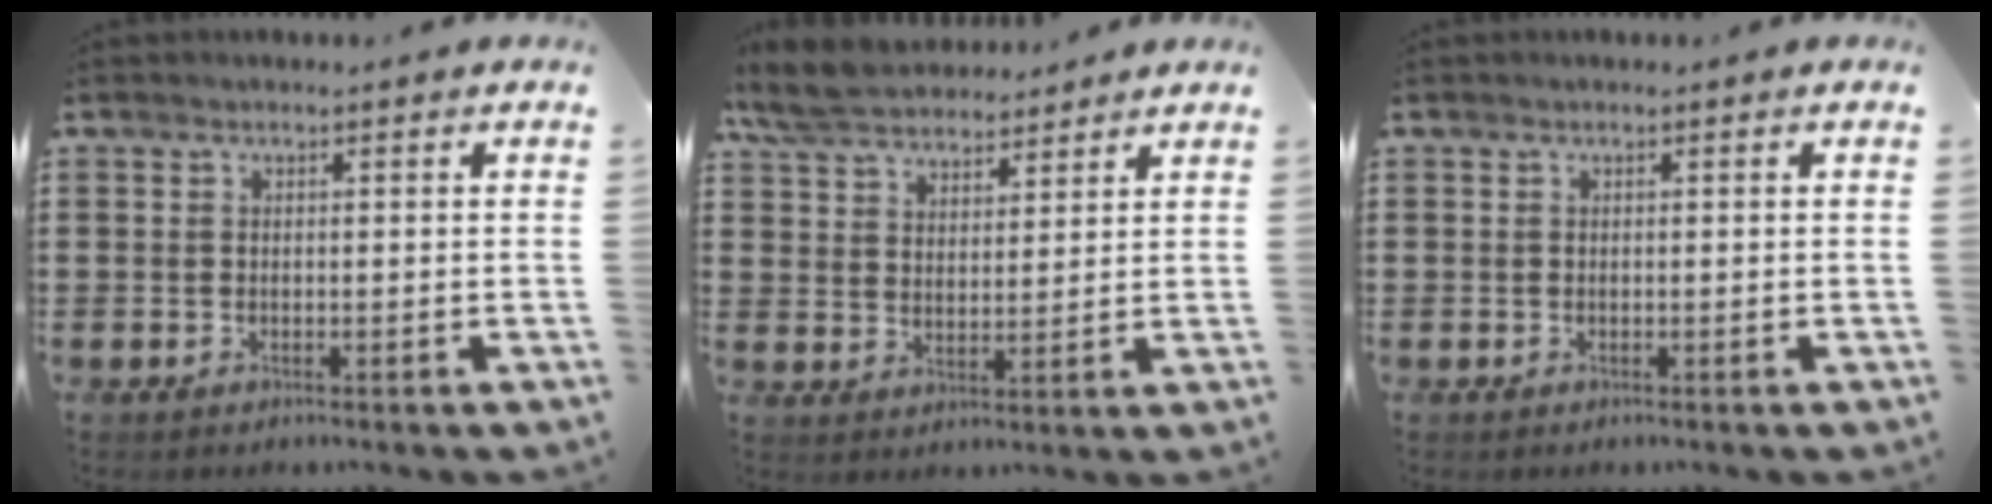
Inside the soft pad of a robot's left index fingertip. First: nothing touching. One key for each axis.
{"total": 7.4, "fx": 6.6, "fy": 2.3, "fz": 2.4, "tx": -0.072, "ty": -0.011, "tz": 0.124}
{"total": 0.0}